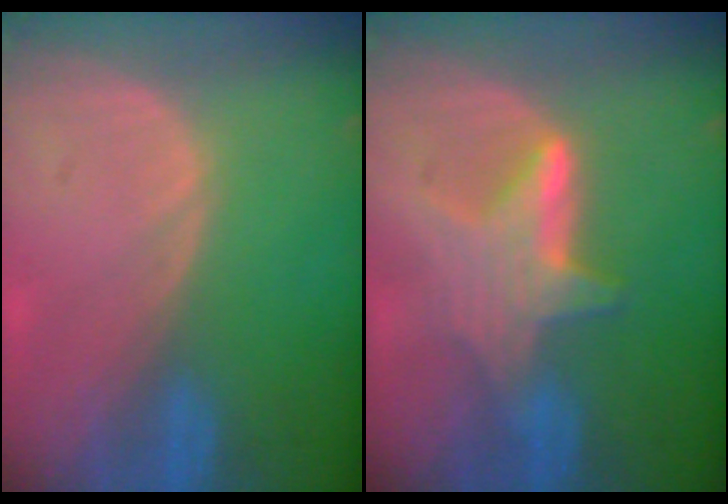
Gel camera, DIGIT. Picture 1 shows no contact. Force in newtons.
{"total": 6.2, "press": 6.1, "slide": 1.3}